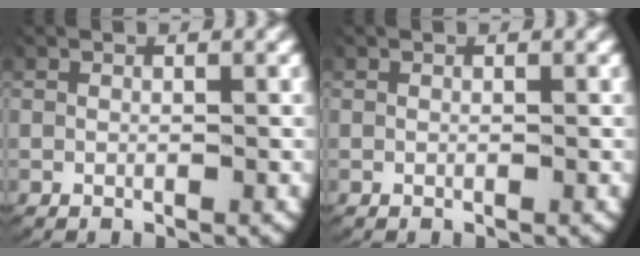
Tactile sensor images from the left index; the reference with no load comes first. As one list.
[{"total": 0.0}]